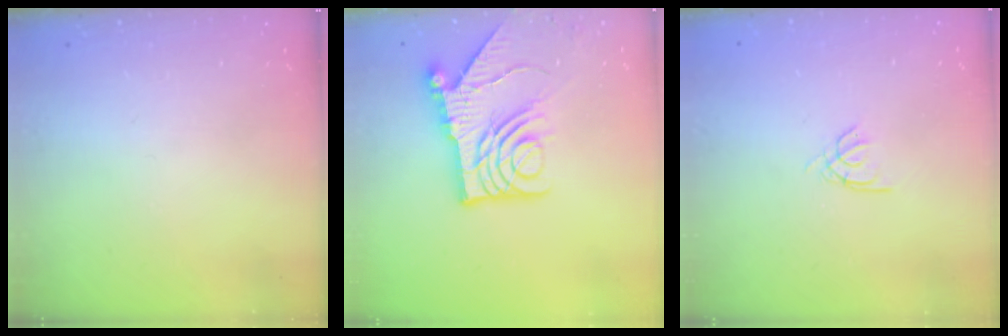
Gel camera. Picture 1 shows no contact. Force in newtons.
{"total": 14.8, "press": 14.7, "slide": 1.3}
{"total": 2.2, "press": 2.2, "slide": 0.2}